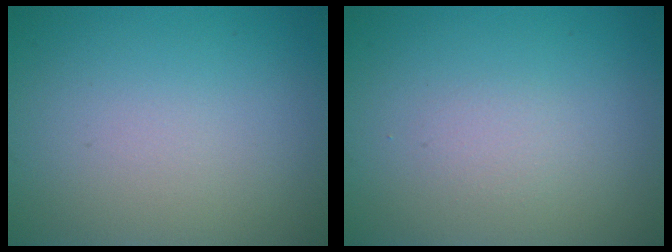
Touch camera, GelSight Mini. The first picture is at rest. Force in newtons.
{"total": 1.0, "press": 0.9, "slide": 0.1}